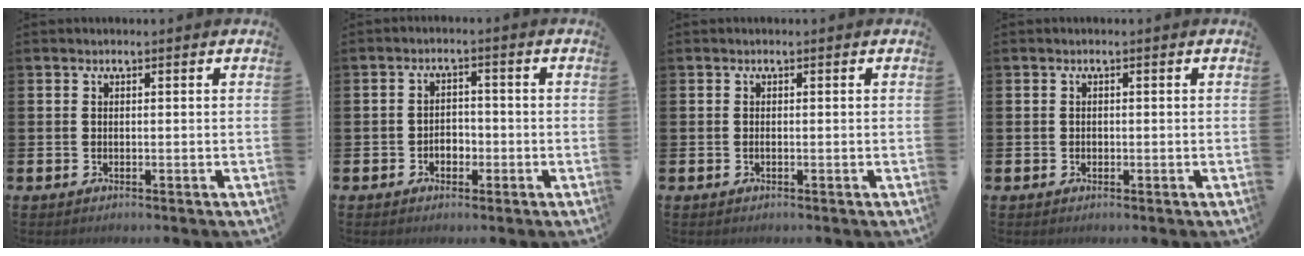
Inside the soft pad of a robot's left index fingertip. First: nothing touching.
{"total": 2.3, "force": [-1.0, 1.7, 1.1], "torque": [-0.013, 0.002, -0.026]}
{"total": 0.0}
{"total": 0.5, "force": [0.0, 0.5, 0.1], "torque": [-0.003, 0.004, -0.002]}